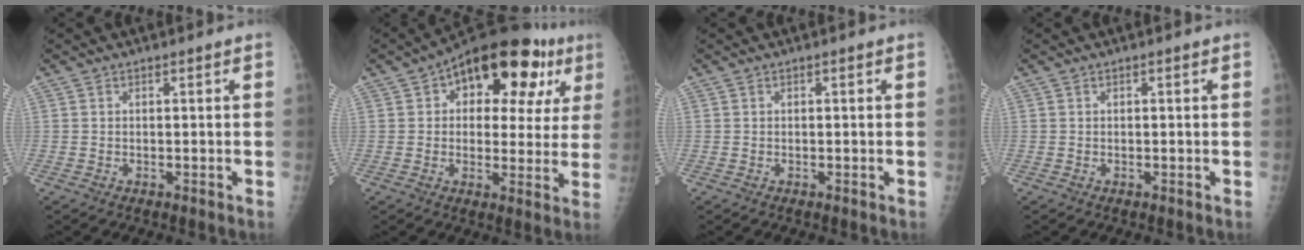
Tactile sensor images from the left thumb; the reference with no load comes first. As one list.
[{"total": 19.4, "force": [8.0, 10.6, 14.1], "torque": [-0.139, 0.008, 0.101]}, {"total": 0.0}, {"total": 0.0}]